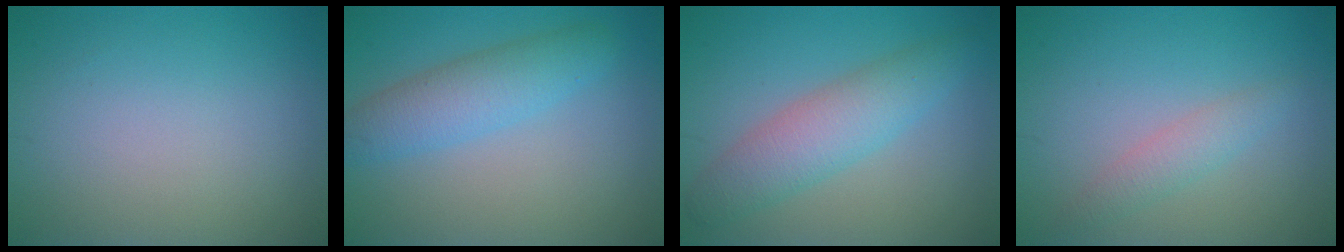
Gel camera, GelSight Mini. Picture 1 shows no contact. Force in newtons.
{"total": 4.1, "press": 4.1, "slide": 0.1}
{"total": 4.7, "press": 4.7, "slide": 0.2}
{"total": 1.9, "press": 1.9, "slide": 0.1}